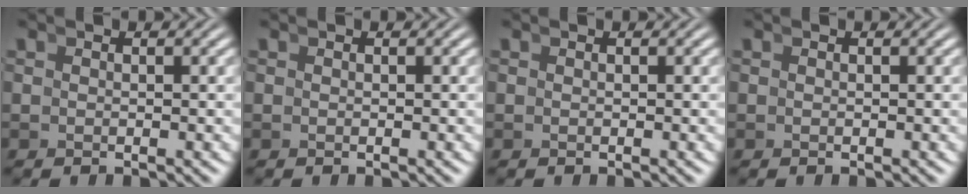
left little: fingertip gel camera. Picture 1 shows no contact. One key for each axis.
{"total": 0.0}
{"total": 0.0}
{"total": 0.0}